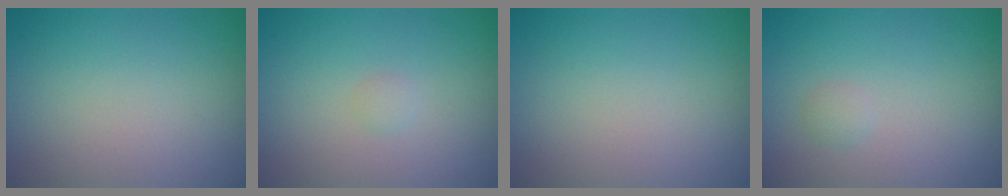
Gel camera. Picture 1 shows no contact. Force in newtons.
{"total": 0.6, "press": 0.6, "slide": 0.0}
{"total": 0.0}
{"total": 0.7, "press": 0.7, "slide": 0.0}